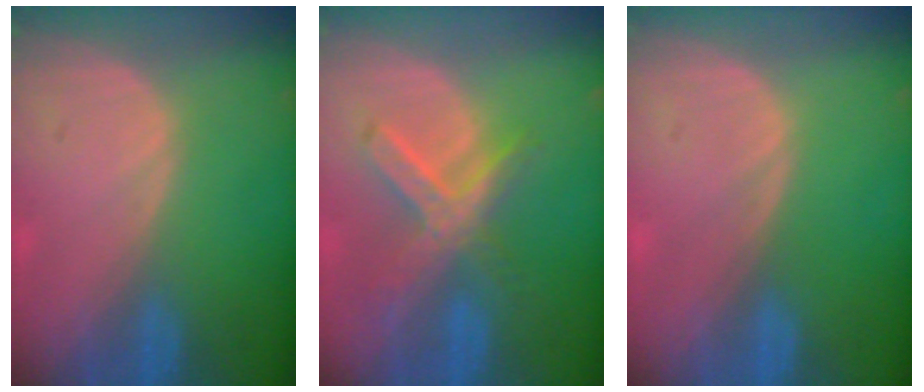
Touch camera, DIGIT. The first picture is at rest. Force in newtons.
{"total": 7.5, "press": 6.4, "slide": 3.8}
{"total": 0.0}